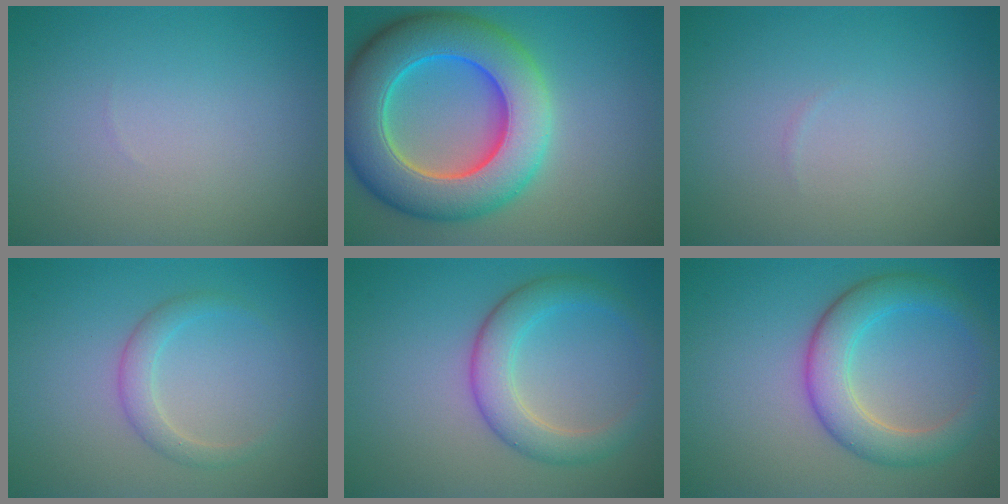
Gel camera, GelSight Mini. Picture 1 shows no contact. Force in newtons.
{"total": 12.0, "press": 12.0, "slide": 0.4}
{"total": 0.0}
{"total": 2.0, "press": 2.0, "slide": 0.1}
{"total": 4.3, "press": 4.3, "slide": 0.1}
{"total": 5.3, "press": 5.3, "slide": 0.1}